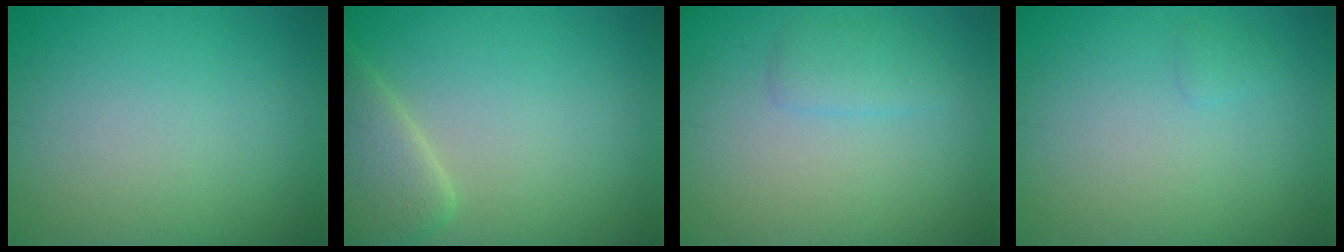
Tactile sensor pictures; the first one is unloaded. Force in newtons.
{"total": 3.7, "press": 3.7, "slide": 0.3}
{"total": 1.6, "press": 1.6, "slide": 0.2}
{"total": 0.6, "press": 0.6, "slide": 0.1}